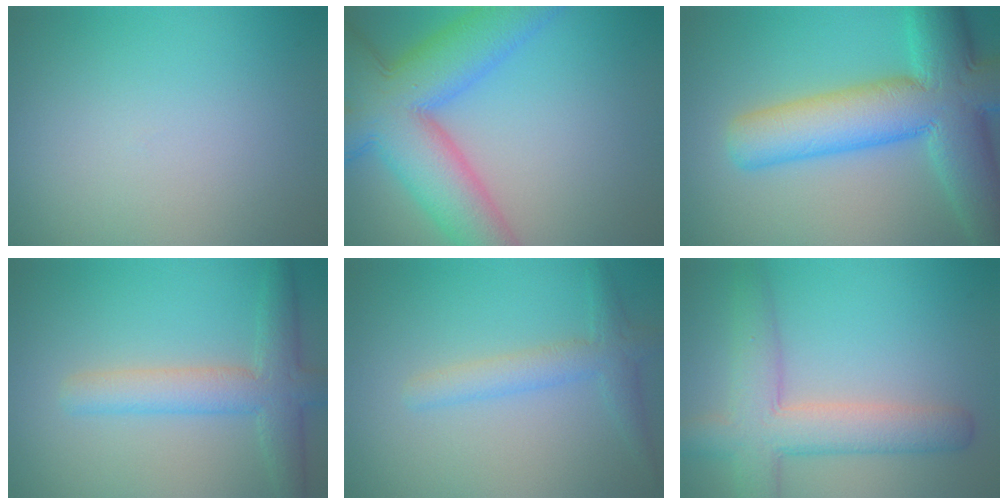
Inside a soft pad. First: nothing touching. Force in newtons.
{"total": 12.3, "press": 12.3, "slide": 0.4}
{"total": 12.3, "press": 12.3, "slide": 0.6}
{"total": 4.9, "press": 4.9, "slide": 0.2}
{"total": 2.8, "press": 2.8, "slide": 0.1}
{"total": 6.2, "press": 6.2, "slide": 0.2}